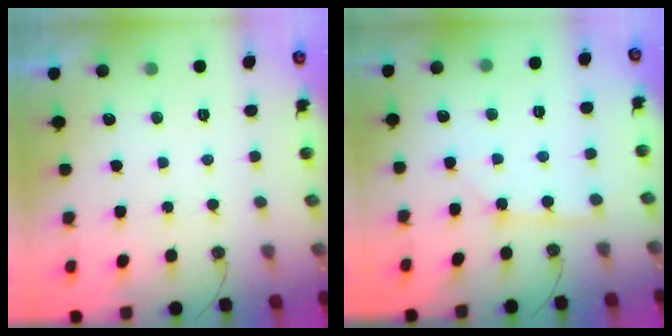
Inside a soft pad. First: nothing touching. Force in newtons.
{"total": 2.5, "press": 2.5, "slide": 0.3}